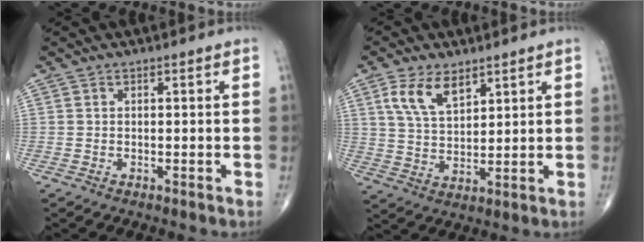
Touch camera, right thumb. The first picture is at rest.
{"total": 8.1, "force": [4.5, 4.1, 5.3], "torque": [-0.088, -0.020, 0.092]}